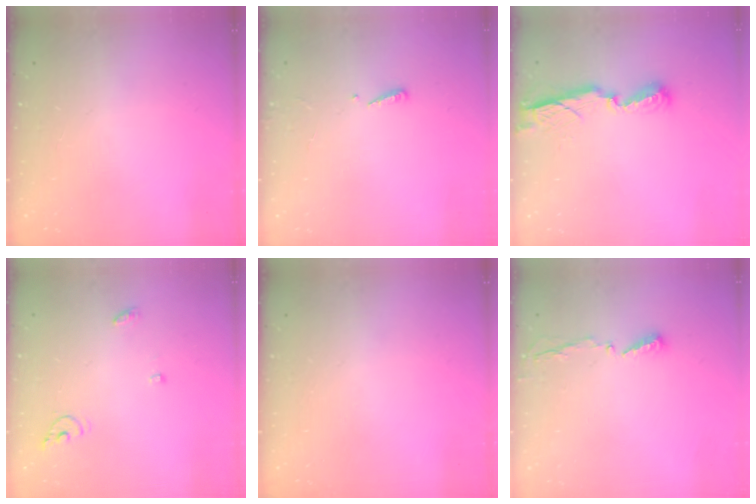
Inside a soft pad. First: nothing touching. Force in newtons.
{"total": 2.4, "press": 2.4, "slide": 0.2}
{"total": 7.7, "press": 7.7, "slide": 0.2}
{"total": 5.7, "press": 5.7, "slide": 0.5}
{"total": 0.0}
{"total": 3.6, "press": 3.6, "slide": 0.4}